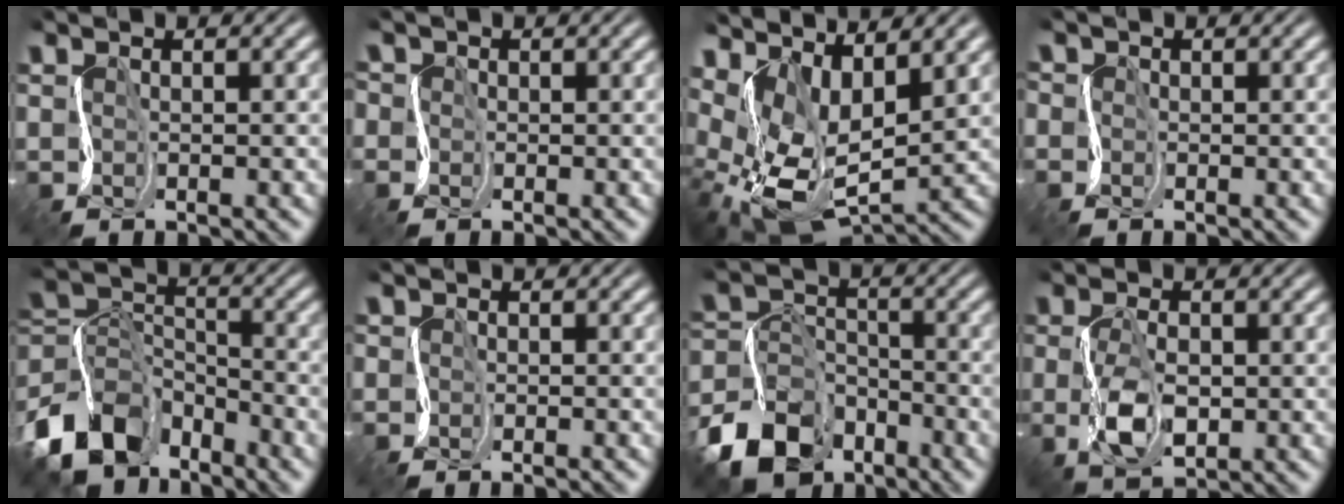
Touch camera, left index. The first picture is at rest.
{"total": 2.1, "force": [0.1, 2.0, 0.5], "torque": [0.000, 0.009, -0.027]}
{"total": 12.5, "force": [2.6, 7.0, 10.1], "torque": [-0.180, -0.012, 0.069]}
{"total": 1.5, "force": [-0.1, 1.5, 0.2], "torque": [0.007, 0.005, -0.020]}
{"total": 10.7, "force": [-7.0, 6.3, 5.1], "torque": [-0.103, 0.006, -0.157]}
{"total": 1.2, "force": [-0.9, 0.8, -0.3], "torque": [0.021, -0.005, -0.026]}
{"total": 8.6, "force": [-6.0, 5.1, 3.4], "torque": [-0.060, -0.003, -0.127]}
{"total": 3.9, "force": [-0.5, 2.1, 3.3], "torque": [-0.076, -0.005, -0.010]}